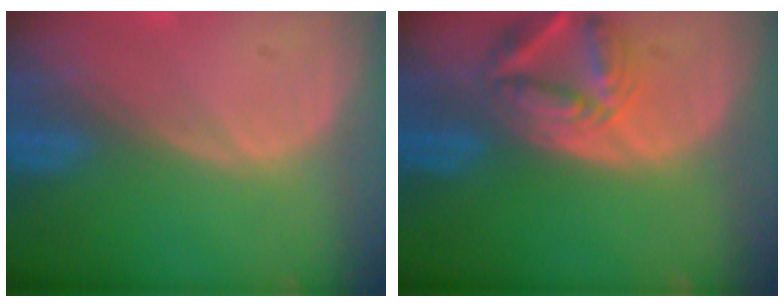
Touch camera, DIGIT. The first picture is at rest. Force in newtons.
{"total": 6.8, "press": 6.3, "slide": 2.6}